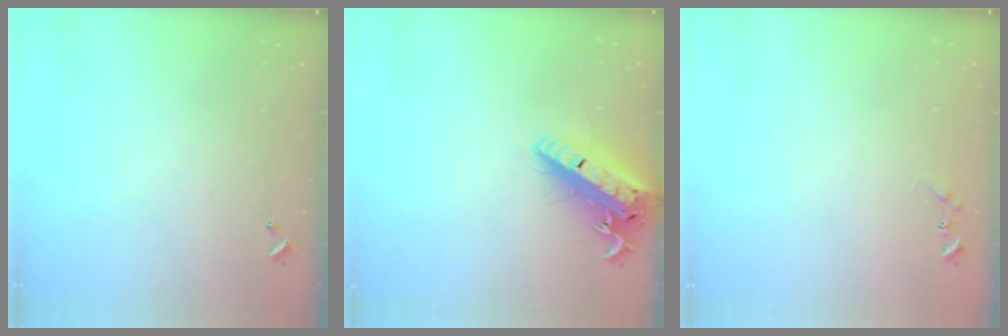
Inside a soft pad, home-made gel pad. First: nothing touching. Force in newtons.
{"total": 21.8, "press": 21.4, "slide": 4.2}
{"total": 7.1, "press": 7.0, "slide": 0.5}